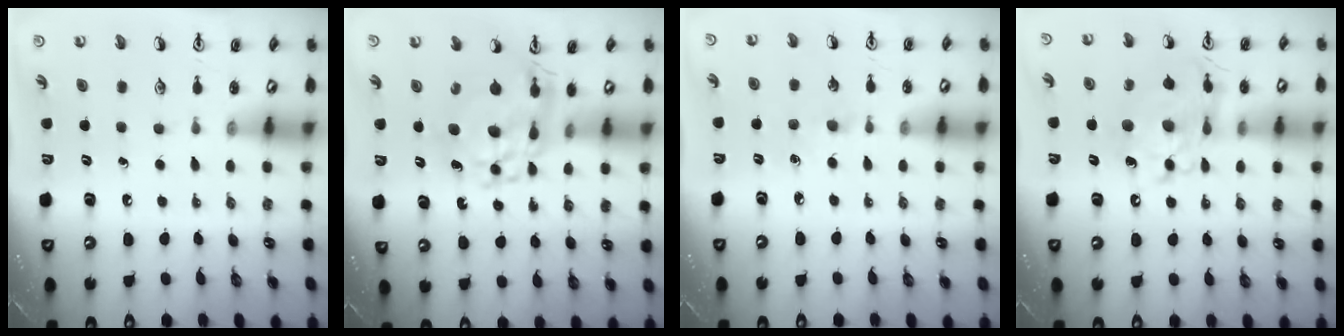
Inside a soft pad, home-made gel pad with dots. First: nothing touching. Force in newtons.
{"total": 10.9, "press": 10.9, "slide": 1.1}
{"total": 3.4, "press": 3.4, "slide": 0.5}
{"total": 11.8, "press": 11.8, "slide": 1.3}